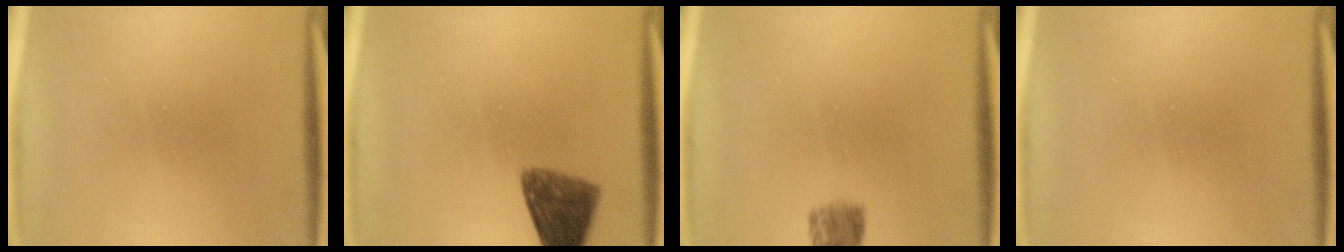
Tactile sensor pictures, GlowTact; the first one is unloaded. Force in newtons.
{"total": 7.8}
{"total": 3.7}
{"total": 0.0}